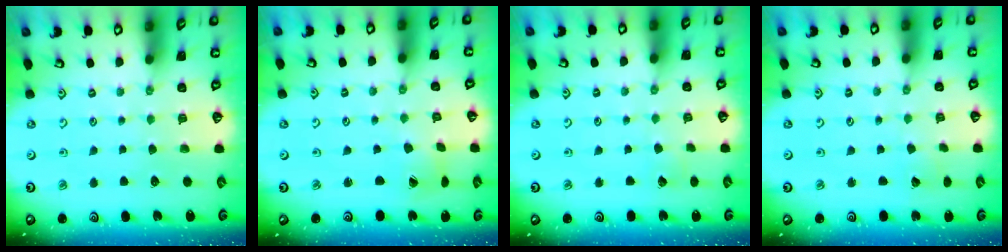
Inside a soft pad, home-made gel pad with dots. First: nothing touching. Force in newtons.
{"total": 3.0, "press": 3.0, "slide": 0.2}
{"total": 2.2, "press": 2.2, "slide": 0.2}
{"total": 2.6, "press": 2.6, "slide": 0.3}